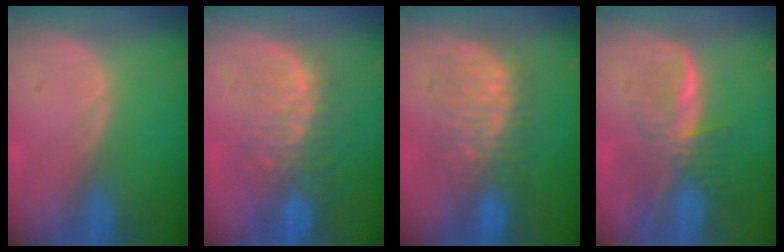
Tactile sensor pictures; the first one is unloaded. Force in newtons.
{"total": 9.7, "press": 8.5, "slide": 4.7}
{"total": 8.6, "press": 8.6, "slide": 0.4}
{"total": 8.1, "press": 7.0, "slide": 4.1}